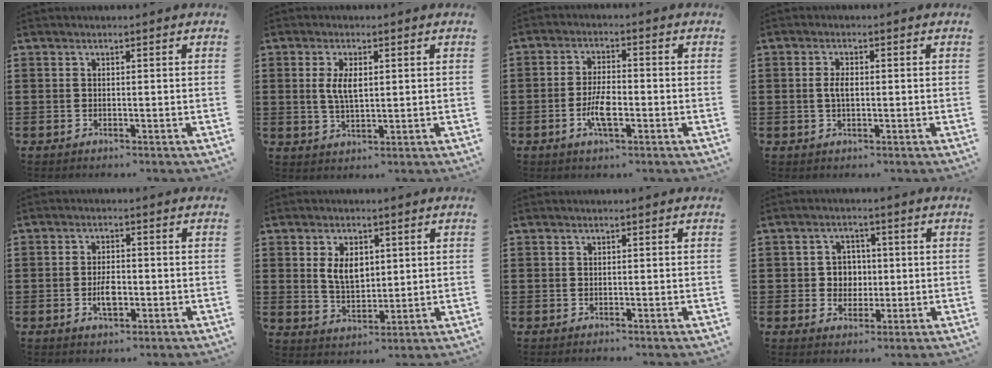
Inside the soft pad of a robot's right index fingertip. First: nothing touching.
{"total": 4.4, "force": [0.7, 1.9, 3.9], "torque": [-0.080, 0.008, 0.011]}
{"total": 5.4, "force": [-1.8, 1.7, 4.8], "torque": [-0.101, -0.001, -0.037]}
{"total": 2.6, "force": [0.0, 1.1, 2.3], "torque": [-0.054, -0.001, -0.004]}
{"total": 3.6, "force": [-1.0, 1.7, 3.0], "torque": [-0.062, 0.001, -0.019]}
{"total": 5.6, "force": [1.4, 3.5, 4.2], "torque": [-0.085, 0.009, 0.022]}
{"total": 0.0}
{"total": 3.9, "force": [0.0, 3.7, 1.1], "torque": [-0.030, 0.009, -0.006]}